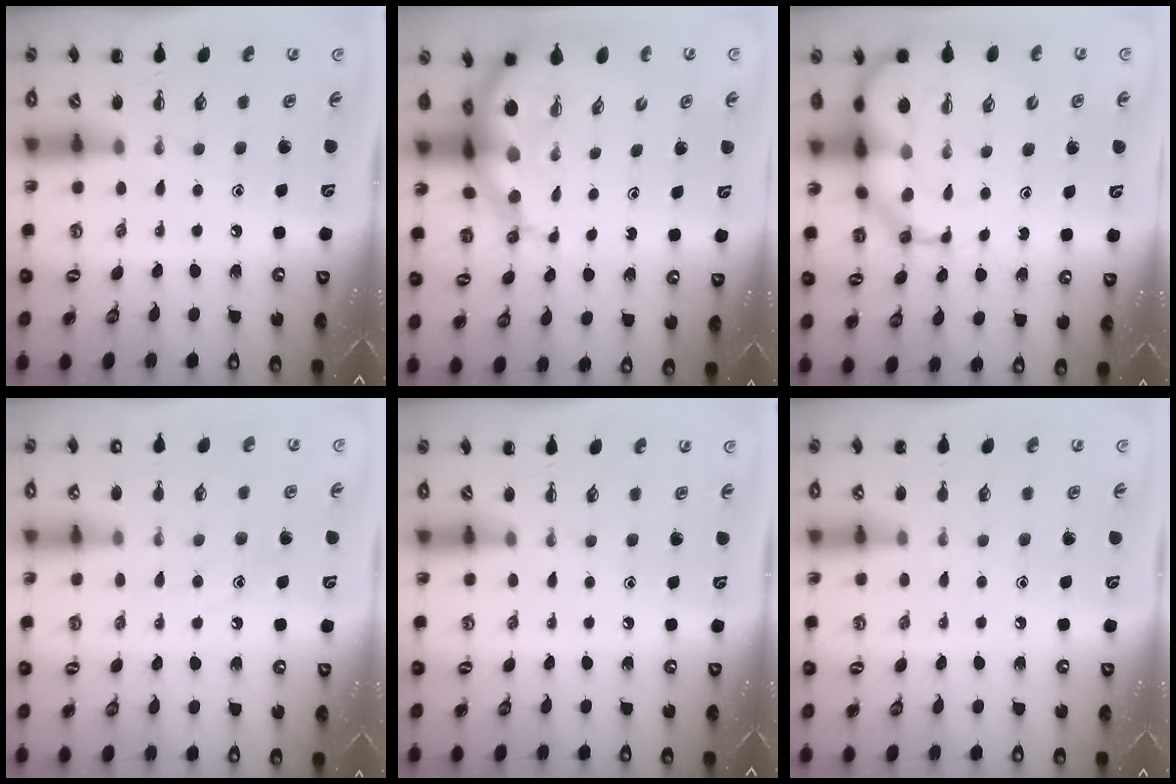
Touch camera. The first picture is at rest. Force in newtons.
{"total": 7.4, "press": 7.1, "slide": 2.1}
{"total": 13.3, "press": 12.8, "slide": 3.7}
{"total": 8.9, "press": 8.8, "slide": 1.3}
{"total": 0.0}
{"total": 5.3, "press": 5.0, "slide": 1.9}